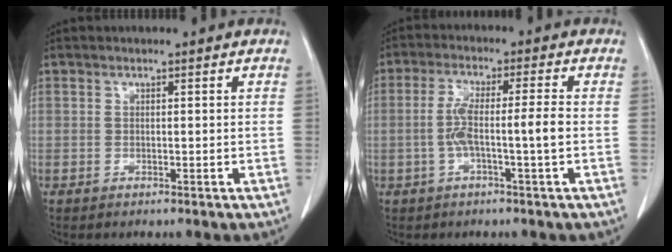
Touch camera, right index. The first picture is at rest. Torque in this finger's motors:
{"motor_torque": [1.07, -0.30, 0.49, 0.13]}